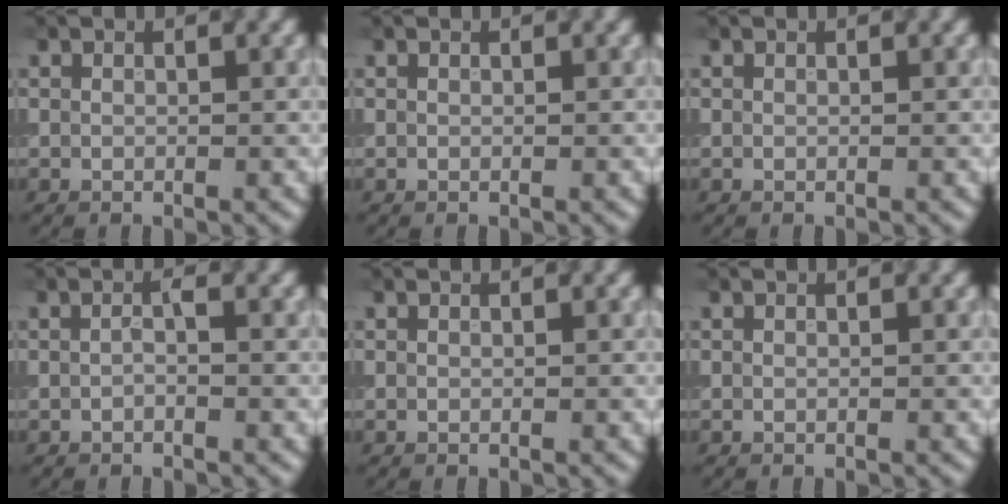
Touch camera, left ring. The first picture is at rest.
{"total": 0.0}
{"total": 0.0}
{"total": 0.8, "force": [-0.2, 0.2, 0.7], "torque": [-0.015, 0.000, -0.005]}
{"total": 0.0}
{"total": 0.0}